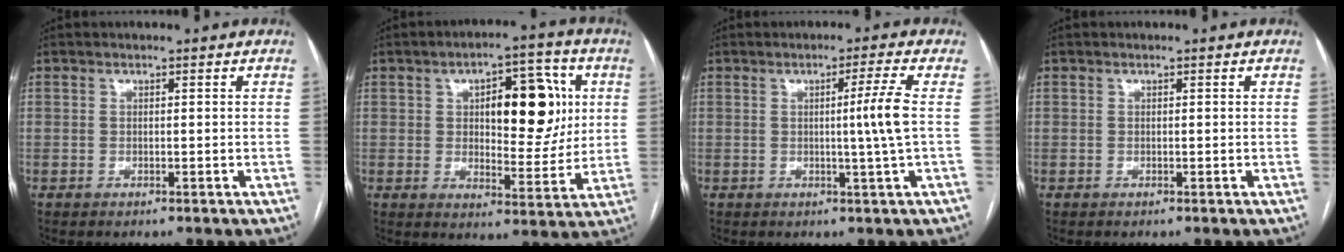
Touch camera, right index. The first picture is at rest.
{"total": 13.3, "force": [3.1, 5.4, 11.7], "torque": [-0.154, 0.026, 0.051]}
{"total": 4.9, "force": [0.0, -1.9, 4.5], "torque": [-0.072, -0.006, 0.002]}
{"total": 0.0}